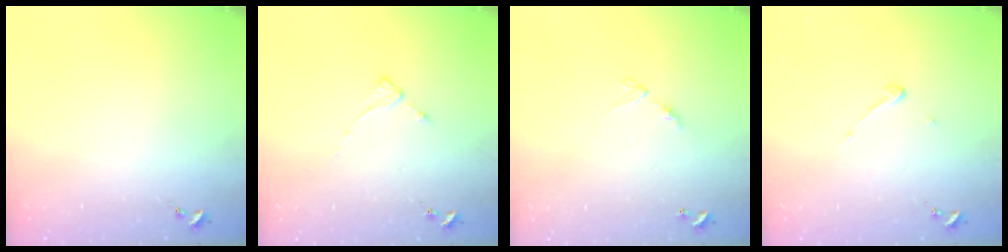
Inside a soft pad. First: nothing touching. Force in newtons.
{"total": 2.6, "press": 2.6, "slide": 0.2}
{"total": 6.2, "press": 6.2, "slide": 0.7}
{"total": 3.9, "press": 3.9, "slide": 0.3}